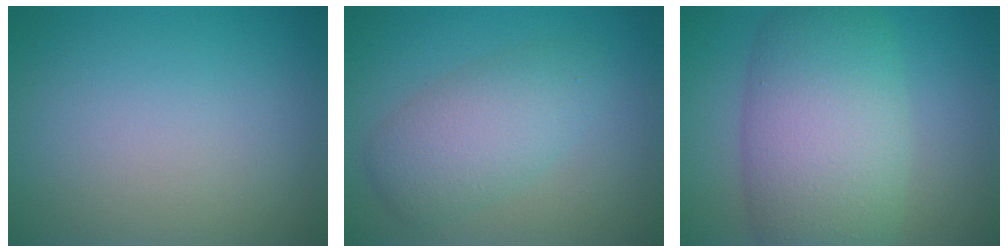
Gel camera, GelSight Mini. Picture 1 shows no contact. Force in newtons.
{"total": 4.5, "press": 4.5, "slide": 0.1}
{"total": 9.2, "press": 9.1, "slide": 0.4}